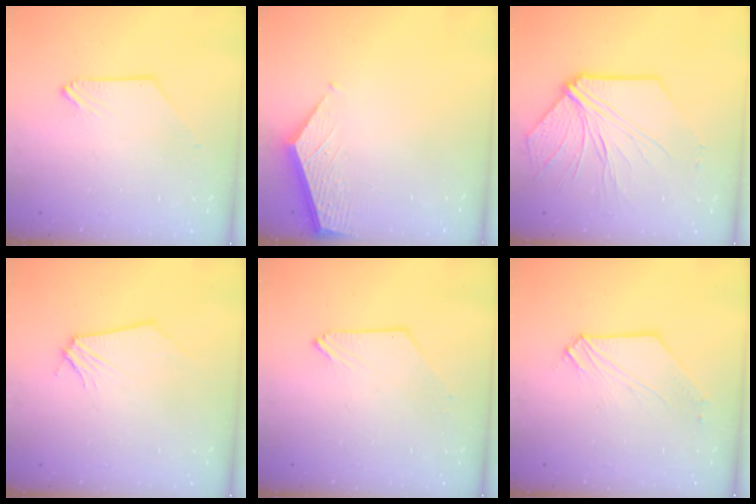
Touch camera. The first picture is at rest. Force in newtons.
{"total": 3.6, "press": 3.5, "slide": 0.3}
{"total": 11.5, "press": 11.4, "slide": 1.8}
{"total": 0.0}
{"total": 0.0}
{"total": 3.8, "press": 3.8, "slide": 0.4}